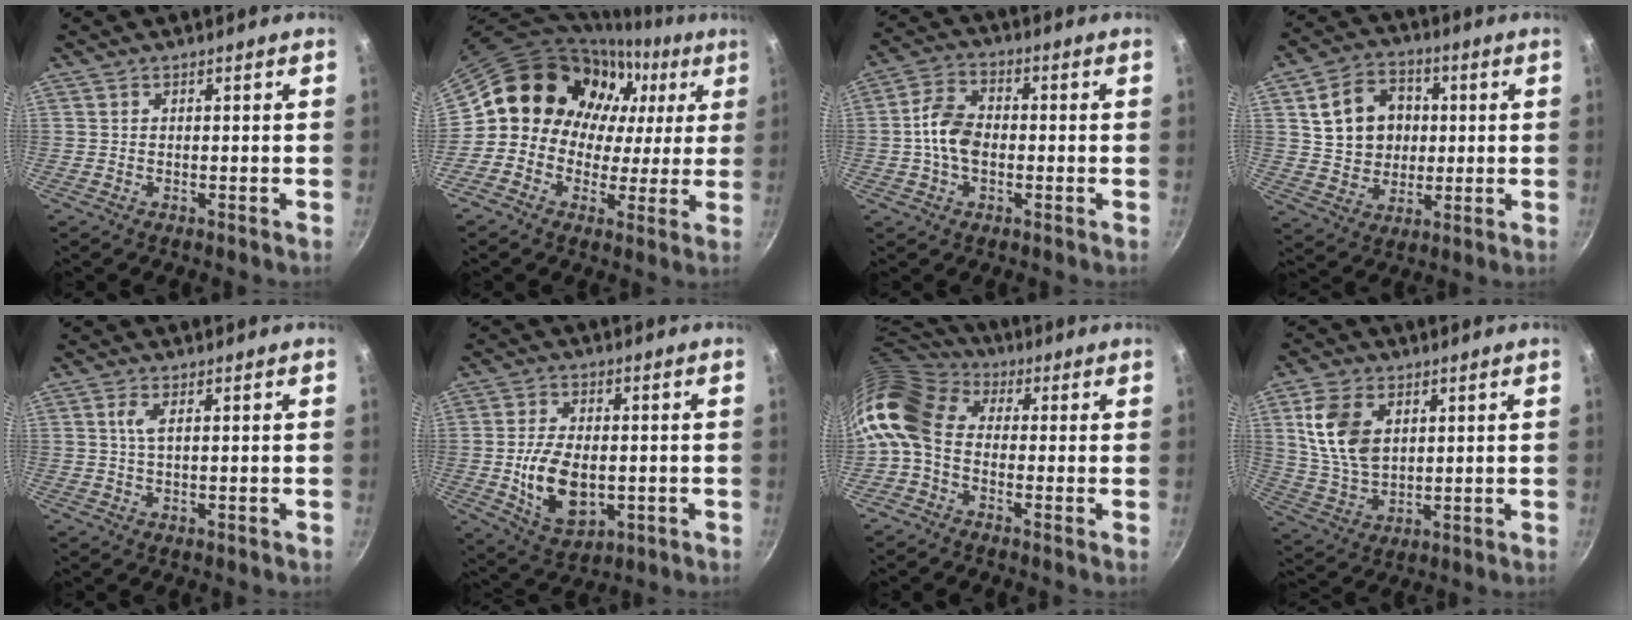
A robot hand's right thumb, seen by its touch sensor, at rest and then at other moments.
{"total": 14.5, "force": [3.4, 13.2, 5.1], "torque": [-0.039, 0.021, 0.033]}
{"total": 8.2, "force": [-0.8, 5.5, 6.0], "torque": [-0.105, 0.026, -0.024]}
{"total": 13.5, "force": [2.5, 11.1, 7.2], "torque": [-0.100, 0.010, 0.047]}
{"total": 2.6, "force": [0.7, 0.6, 2.4], "torque": [-0.055, 0.000, 0.015]}
{"total": 12.3, "force": [-1.3, 7.5, 9.6], "torque": [-0.165, -0.002, -0.011]}
{"total": 13.2, "force": [-1.0, 9.7, 8.9], "torque": [-0.176, 0.037, -0.044]}
{"total": 12.0, "force": [3.7, 7.8, 8.3], "torque": [-0.146, -0.021, 0.080]}